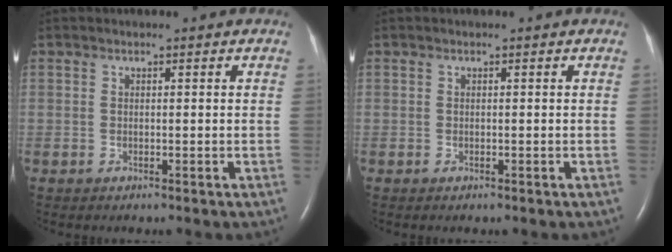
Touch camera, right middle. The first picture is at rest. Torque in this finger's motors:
{"motor_torque": [0.26, -0.21, 0.00, 0.02]}